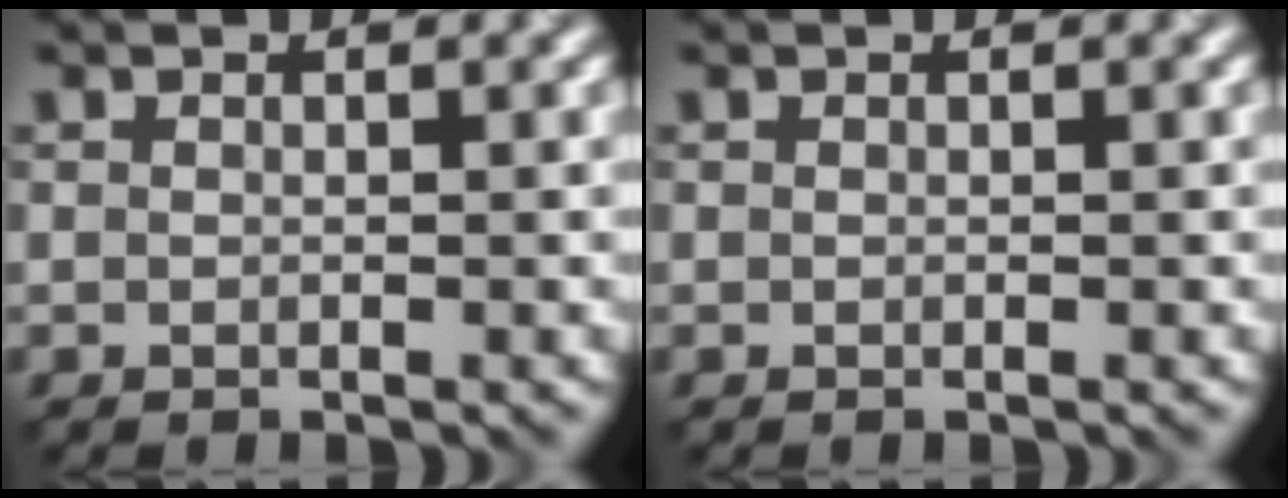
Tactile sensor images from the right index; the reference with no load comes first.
{"total": 0.0}